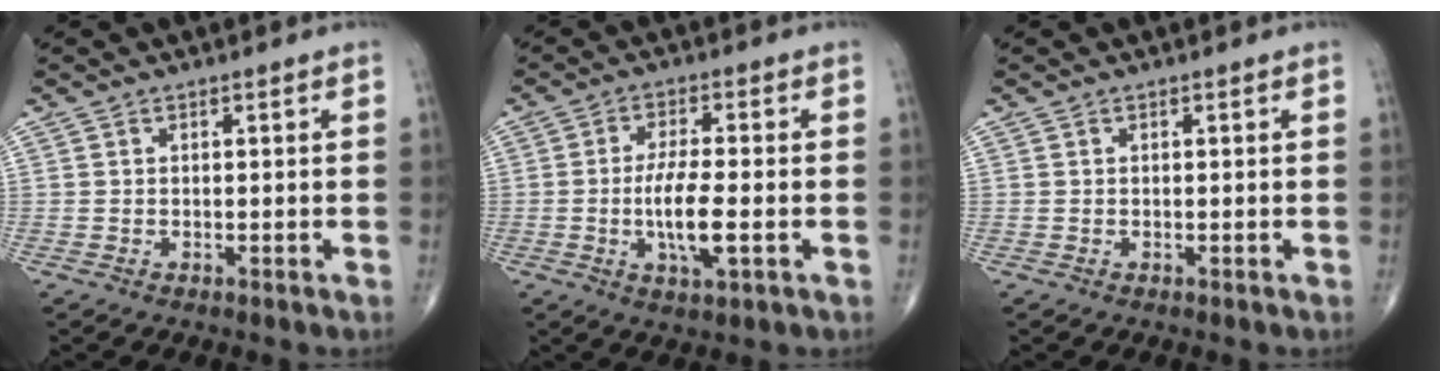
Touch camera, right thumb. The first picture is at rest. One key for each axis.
{"total": 8.5, "fx": -1.6, "fy": 2.4, "fz": 8.0, "tx": -0.153, "ty": 0.000, "tz": -0.031}
{"total": 0.0}